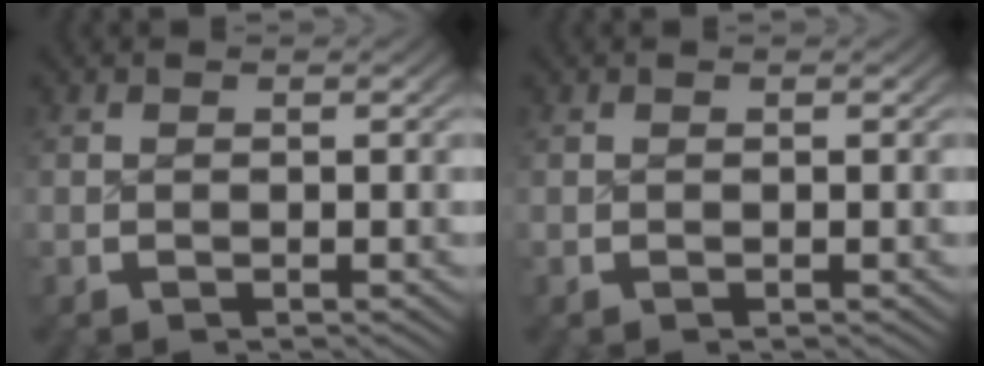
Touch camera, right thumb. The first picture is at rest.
{"total": 0.0}